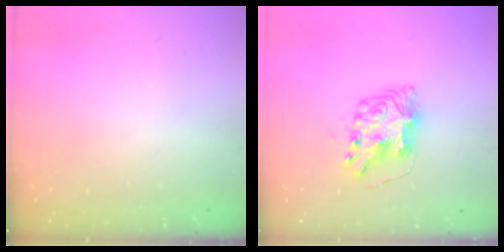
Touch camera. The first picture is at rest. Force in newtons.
{"total": 8.3, "press": 8.3, "slide": 0.2}